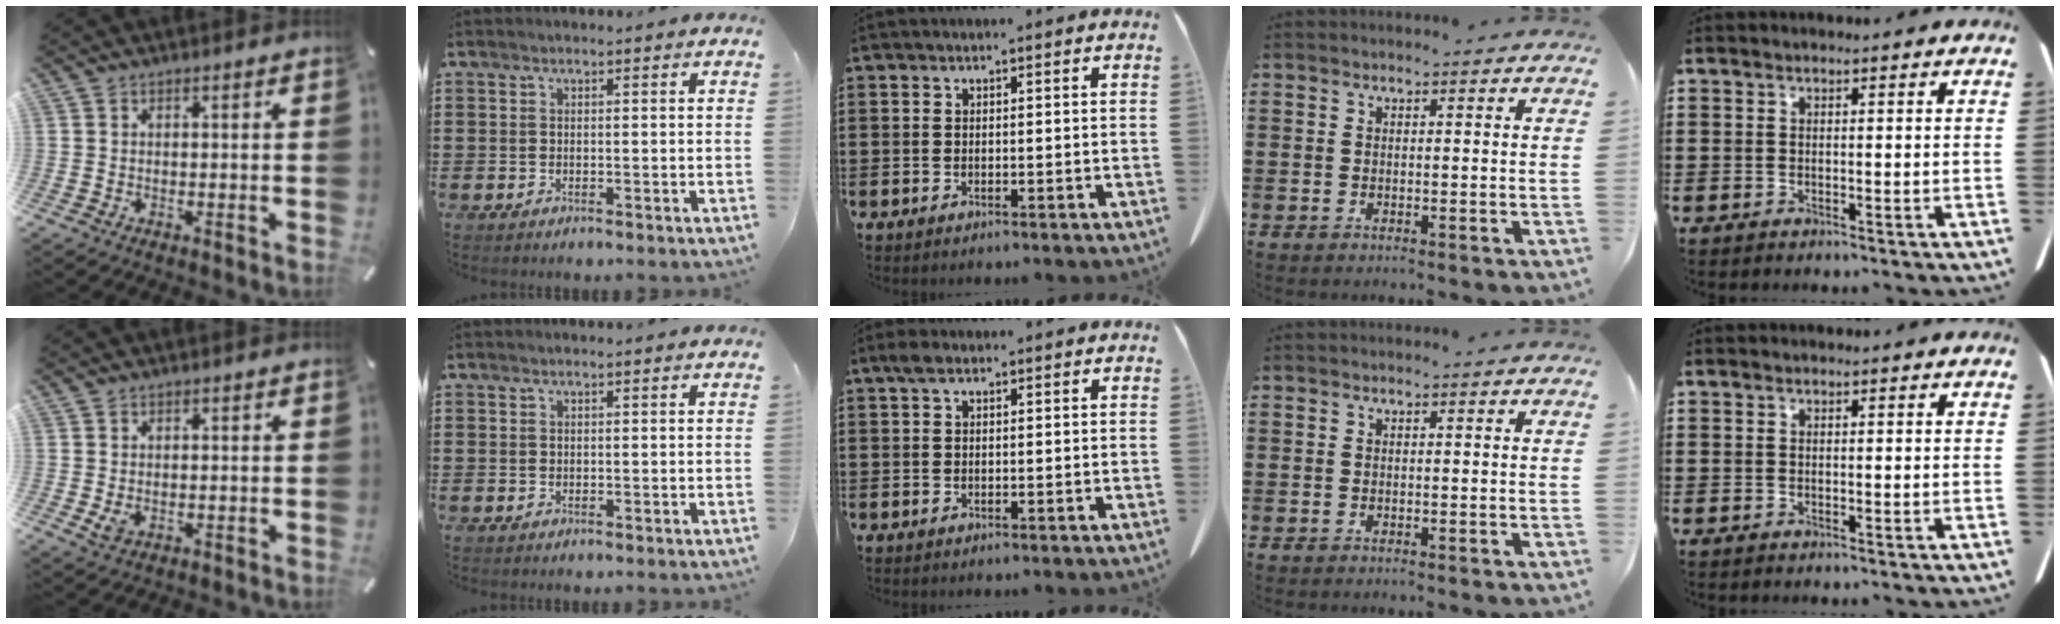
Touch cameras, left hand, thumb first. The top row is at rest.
{"thumb": {"total": 2.2, "force": [-0.1, 1.7, 1.3], "torque": [-0.019, -0.003, -0.003]}, "middle": {"total": 1.5, "force": [0.5, 0.8, 1.2], "torque": [-0.027, 0.005, 0.009]}}